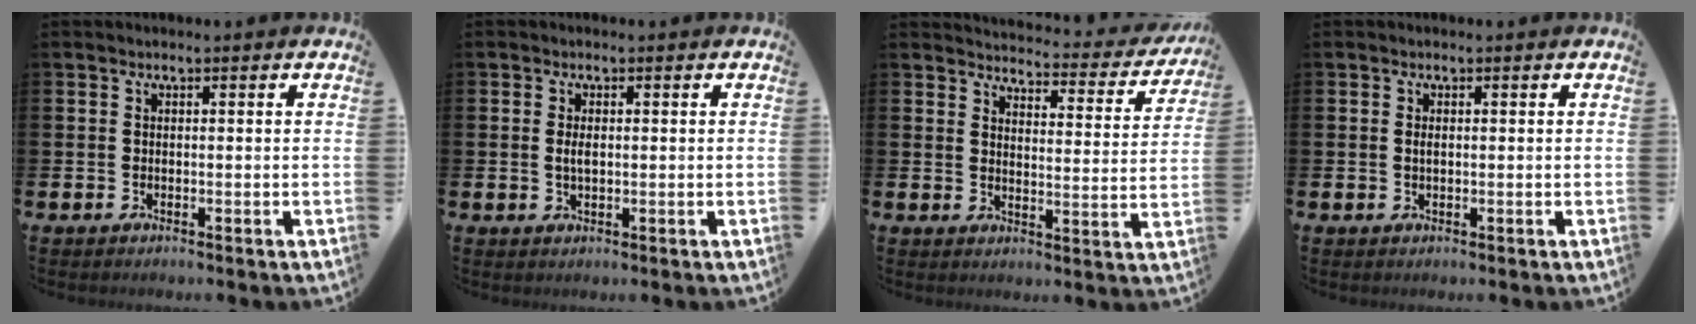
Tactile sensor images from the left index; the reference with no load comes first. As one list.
[{"total": 1.5, "force": [0.2, 0.7, 1.3], "torque": [-0.028, 0.005, 0.001]}, {"total": 3.6, "force": [3.5, 0.7, 0.5], "torque": [-0.017, -0.035, 0.051]}, {"total": 0.6, "force": [0.2, 0.2, 0.5], "torque": [-0.011, 0.001, 0.002]}]